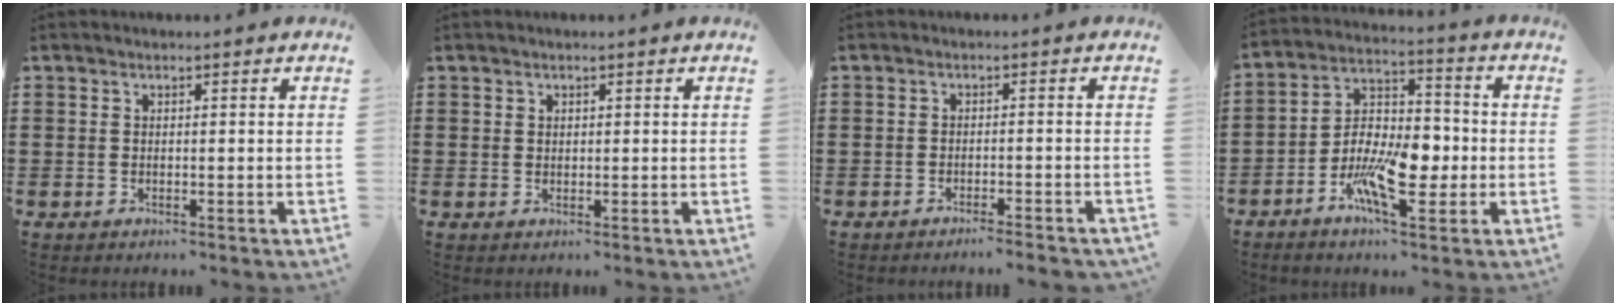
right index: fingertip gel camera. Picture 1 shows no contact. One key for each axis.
{"total": 0.7, "fx": 0.4, "fy": 0.5, "fz": 0.1, "tx": -0.005, "ty": 0.002, "tz": 0.009}
{"total": 1.8, "fx": -1.7, "fy": -0.4, "fz": 0.7, "tx": -0.012, "ty": -0.001, "tz": -0.032}
{"total": 11.0, "fx": -4.3, "fy": 5.2, "fz": 8.7, "tx": -0.175, "ty": 0.010, "tz": -0.077}